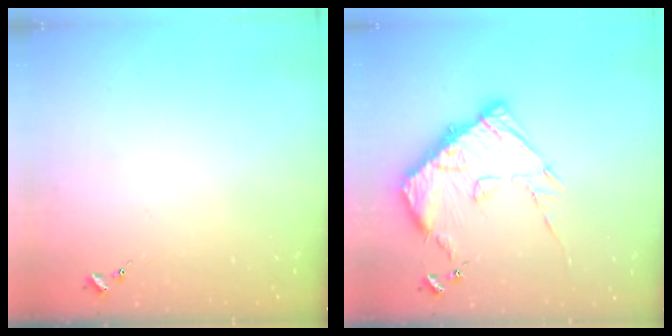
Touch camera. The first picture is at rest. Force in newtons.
{"total": 14.4, "press": 14.3, "slide": 1.4}